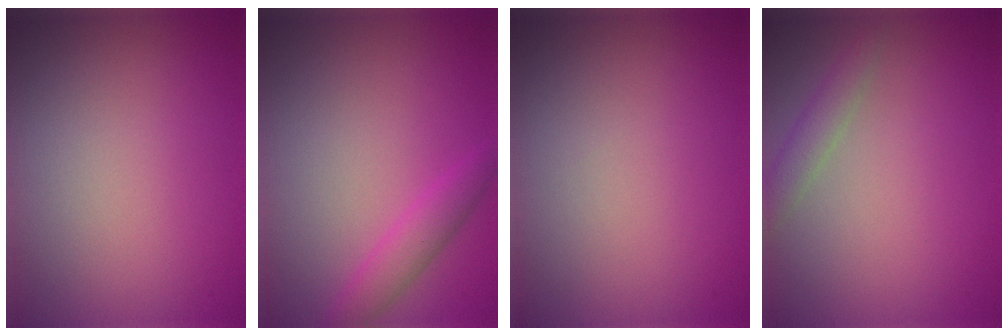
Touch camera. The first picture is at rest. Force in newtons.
{"total": 2.2, "press": 2.2, "slide": 0.1}
{"total": 0.0}
{"total": 1.8, "press": 1.8, "slide": 0.1}